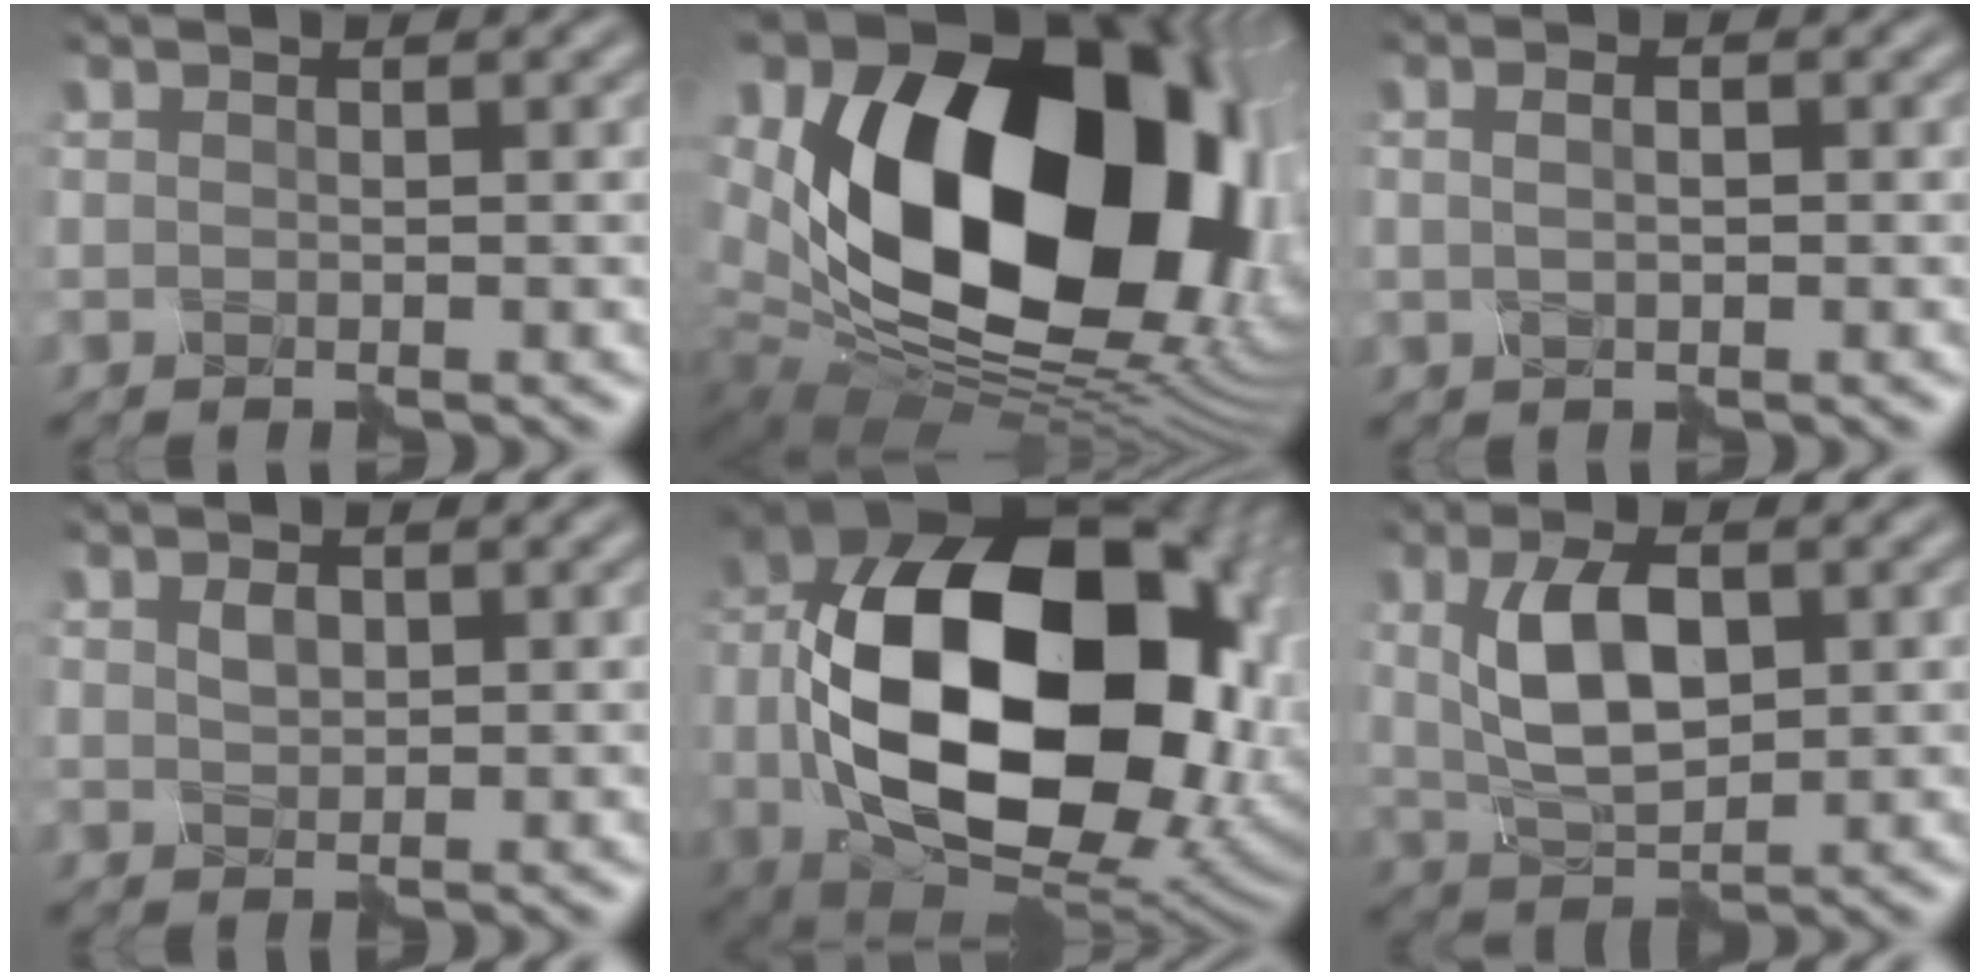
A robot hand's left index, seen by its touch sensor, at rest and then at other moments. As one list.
[{"total": 21.6, "force": [4.1, 13.7, 16.2], "torque": [-0.311, -0.008, 0.093]}, {"total": 2.3, "force": [0.6, 1.3, 1.9], "torque": [-0.027, 0.009, 0.000]}, {"total": 1.2, "force": [0.3, 0.8, 0.8], "torque": [-0.015, 0.000, 0.009]}, {"total": 20.6, "force": [0.3, 13.7, 15.3], "torque": [-0.316, -0.043, 0.043]}, {"total": 6.1, "force": [0.8, 3.1, 5.2], "torque": [-0.098, 0.003, 0.018]}]